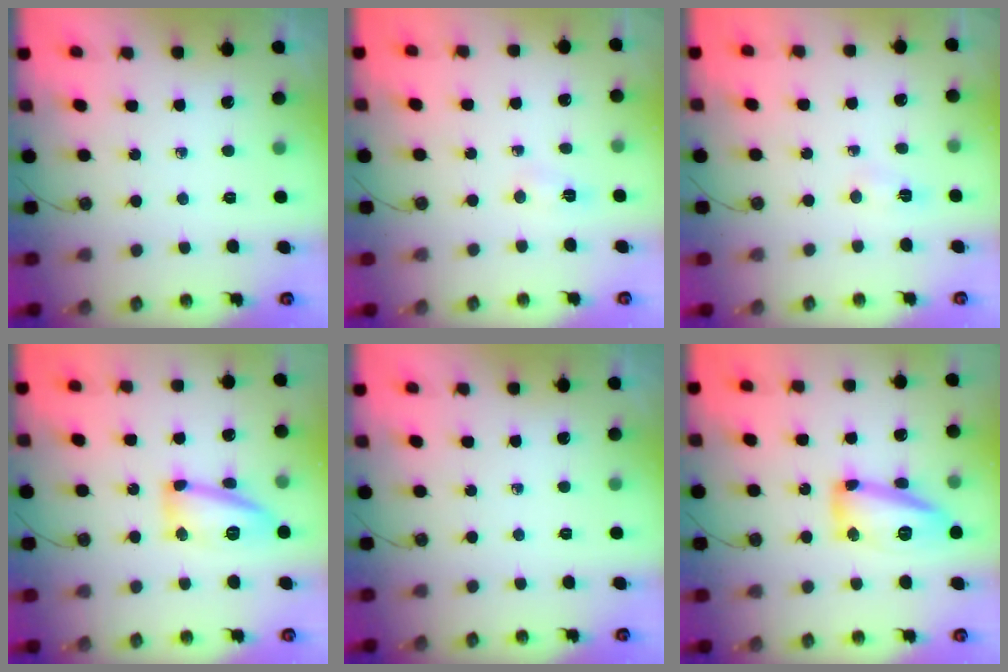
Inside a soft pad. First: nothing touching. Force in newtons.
{"total": 2.5, "press": 2.5, "slide": 0.3}
{"total": 2.5, "press": 2.5, "slide": 0.3}
{"total": 13.9, "press": 13.9, "slide": 1.1}
{"total": 0.0}
{"total": 14.6, "press": 14.5, "slide": 0.7}